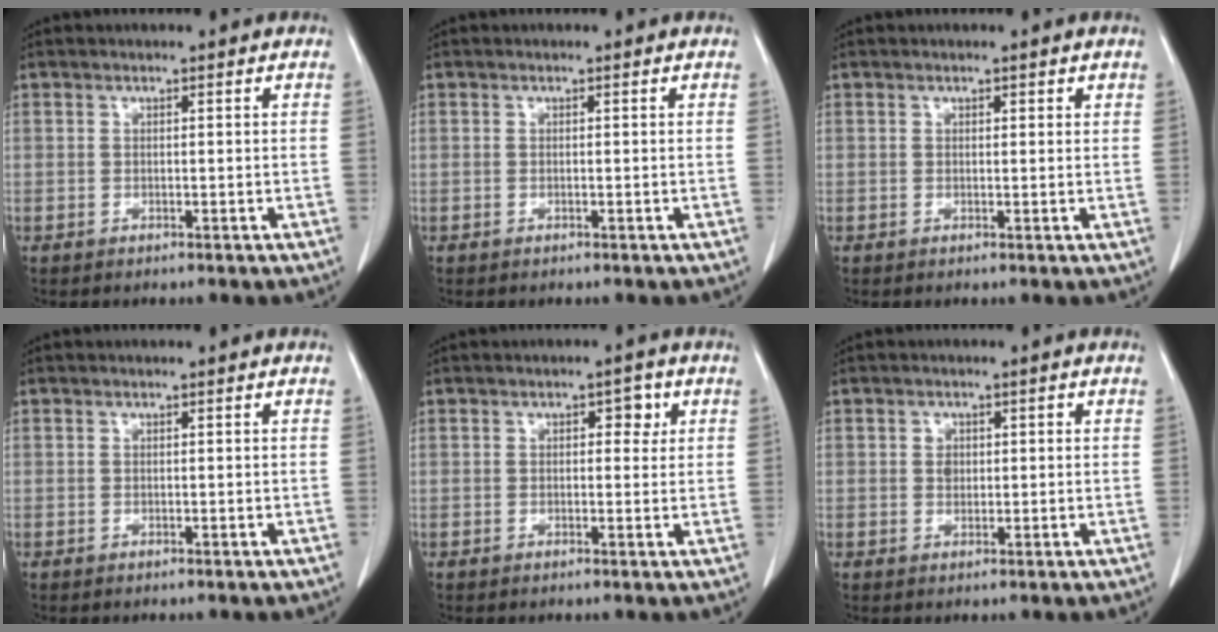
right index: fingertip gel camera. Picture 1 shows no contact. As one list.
[{"total": 0.0}, {"total": 0.8, "force": [0.6, 0.5, 0.4], "torque": [0.000, -0.003, 0.004]}, {"total": 0.0}, {"total": 2.5, "force": [0.8, 1.4, 1.9], "torque": [-0.020, 0.010, 0.008]}, {"total": 1.6, "force": [0.2, 1.4, 0.8], "torque": [-0.013, 0.001, 0.003]}]